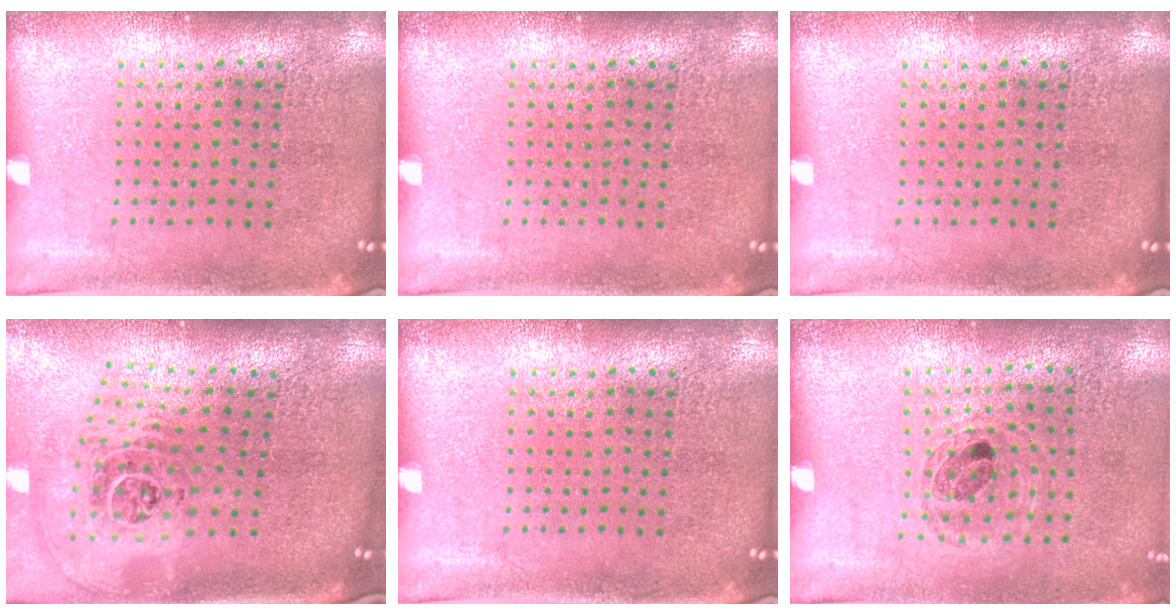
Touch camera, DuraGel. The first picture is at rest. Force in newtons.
{"total": 0.0}
{"total": 0.0}
{"total": 2.9, "press": 2.0, "slide": 2.1}
{"total": 0.0}
{"total": 0.9, "press": 0.9, "slide": 0.1}